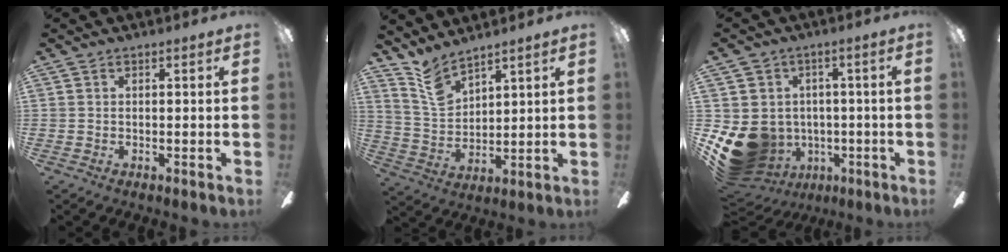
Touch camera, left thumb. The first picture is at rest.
{"total": 8.4, "force": [7.2, 3.1, 2.9], "torque": [-0.076, -0.036, 0.138]}
{"total": 14.1, "force": [-3.8, 12.3, 5.7], "torque": [-0.124, 0.014, -0.050]}